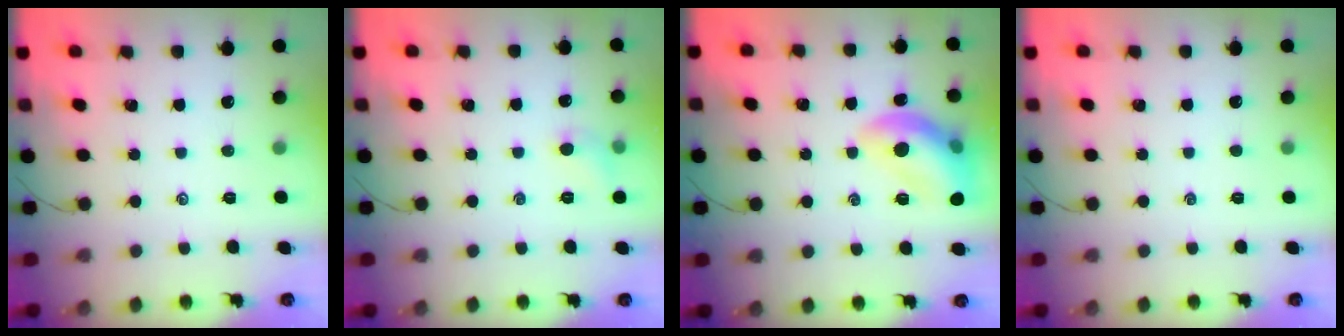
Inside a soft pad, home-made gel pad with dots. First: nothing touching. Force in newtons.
{"total": 6.0, "press": 5.8, "slide": 1.6}
{"total": 14.3, "press": 14.3, "slide": 1.1}
{"total": 0.0}